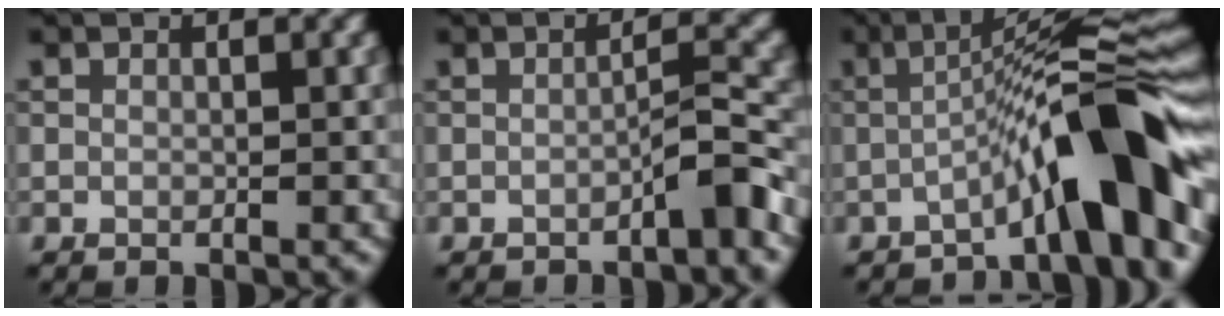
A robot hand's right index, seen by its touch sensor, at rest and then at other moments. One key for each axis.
{"total": 2.5, "fx": -1.6, "fy": 0.1, "fz": 2.0, "tx": -0.029, "ty": 0.018, "tz": -0.028}
{"total": 9.0, "fx": -3.7, "fy": 1.2, "fz": 8.1, "tx": -0.109, "ty": 0.026, "tz": -0.068}